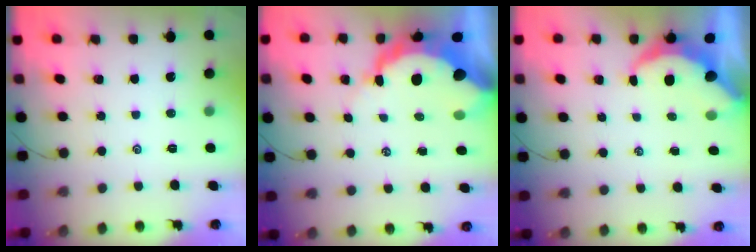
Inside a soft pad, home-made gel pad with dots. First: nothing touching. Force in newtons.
{"total": 14.0, "press": 14.0, "slide": 1.2}
{"total": 7.4, "press": 7.3, "slide": 1.1}